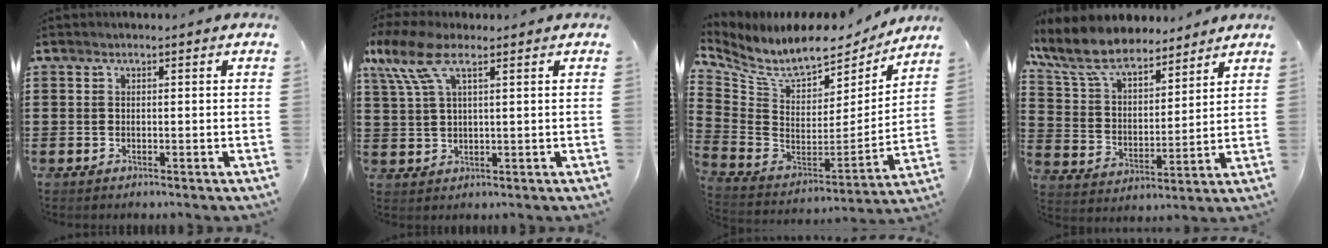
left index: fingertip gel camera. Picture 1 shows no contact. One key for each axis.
{"total": 7.6, "fx": 4.1, "fy": 2.7, "fz": 5.8, "tx": -0.138, "ty": 0.004, "tz": 0.072}
{"total": 7.9, "fx": 6.6, "fy": 2.5, "fz": 3.6, "tx": -0.105, "ty": -0.052, "tz": 0.113}
{"total": 9.7, "fx": 8.5, "fy": 2.8, "fz": 3.7, "tx": -0.111, "ty": -0.039, "tz": 0.153}